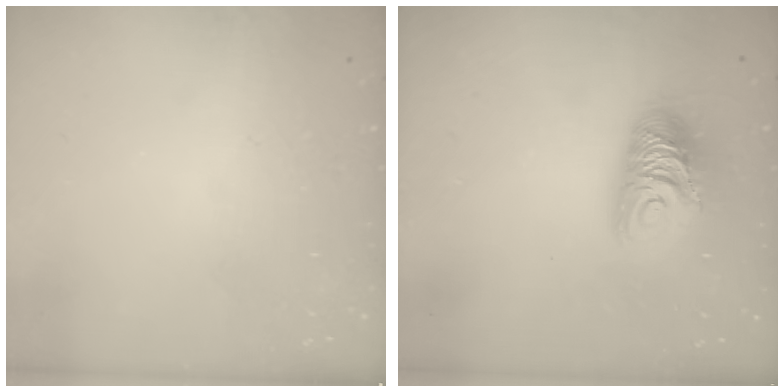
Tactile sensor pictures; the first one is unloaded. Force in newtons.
{"total": 9.5, "press": 9.5, "slide": 1.0}